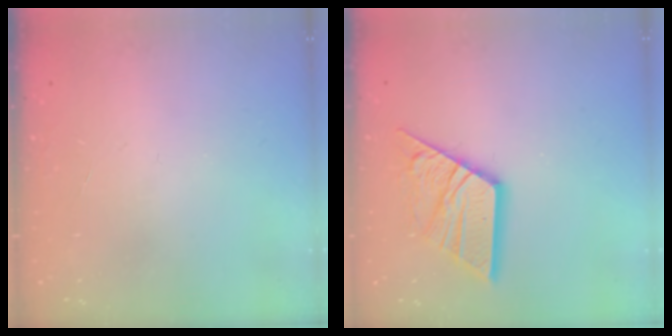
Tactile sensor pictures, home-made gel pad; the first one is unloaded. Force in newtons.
{"total": 15.5, "press": 15.4, "slide": 1.4}